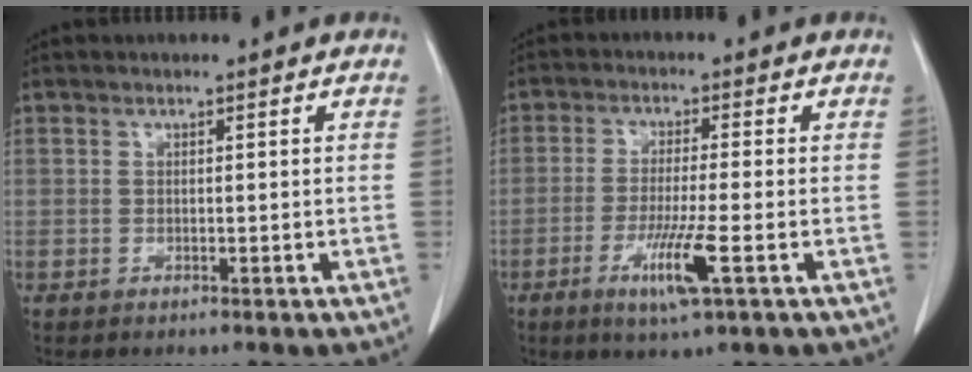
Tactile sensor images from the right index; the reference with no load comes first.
{"total": 7.0, "force": [-2.9, -0.3, 6.4], "torque": [-0.123, -0.020, -0.052]}